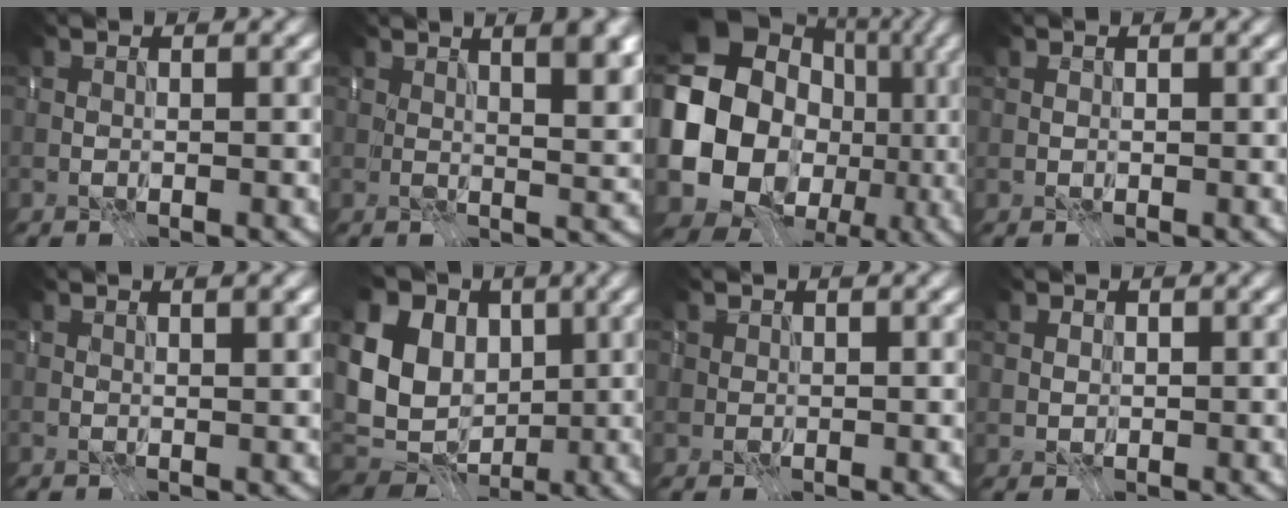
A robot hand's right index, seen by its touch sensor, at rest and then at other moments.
{"total": 7.6, "force": [3.7, 2.5, 6.1], "torque": [-0.052, 0.027, 0.037]}
{"total": 15.6, "force": [-1.1, 13.2, 8.1], "torque": [-0.155, -0.020, -0.017]}
{"total": 0.0}
{"total": 1.9, "force": [1.0, 0.3, 1.5], "torque": [-0.021, -0.001, 0.017]}
{"total": 14.0, "force": [3.3, 11.3, 7.6], "torque": [-0.171, 0.031, 0.041]}
{"total": 0.7, "force": [0.5, 0.5, 0.0], "torque": [0.001, -0.001, 0.011]}
{"total": 0.8, "force": [0.3, 0.8, 0.1], "torque": [-0.001, -0.004, 0.009]}